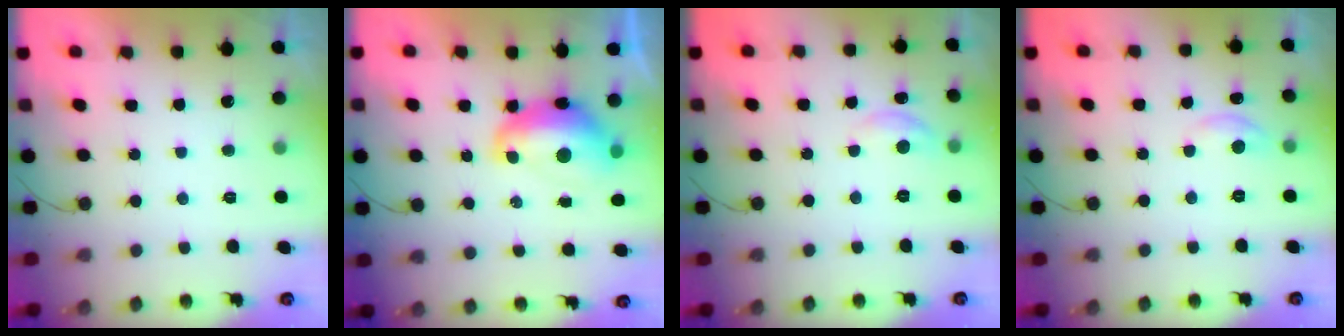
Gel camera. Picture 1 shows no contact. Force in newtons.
{"total": 10.9, "press": 10.9, "slide": 0.8}
{"total": 5.1, "press": 5.0, "slide": 0.2}
{"total": 3.8, "press": 3.8, "slide": 0.5}